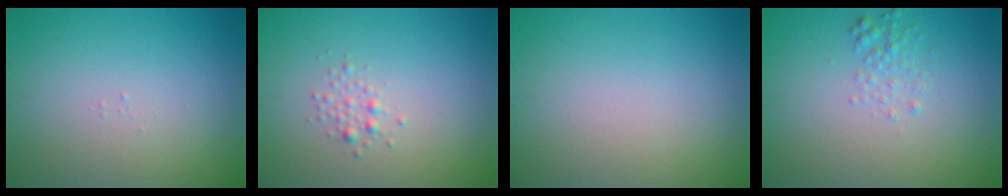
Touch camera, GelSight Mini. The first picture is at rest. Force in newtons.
{"total": 1.1, "press": 1.1, "slide": 0.0}
{"total": 0.0}
{"total": 1.4, "press": 1.4, "slide": 0.1}